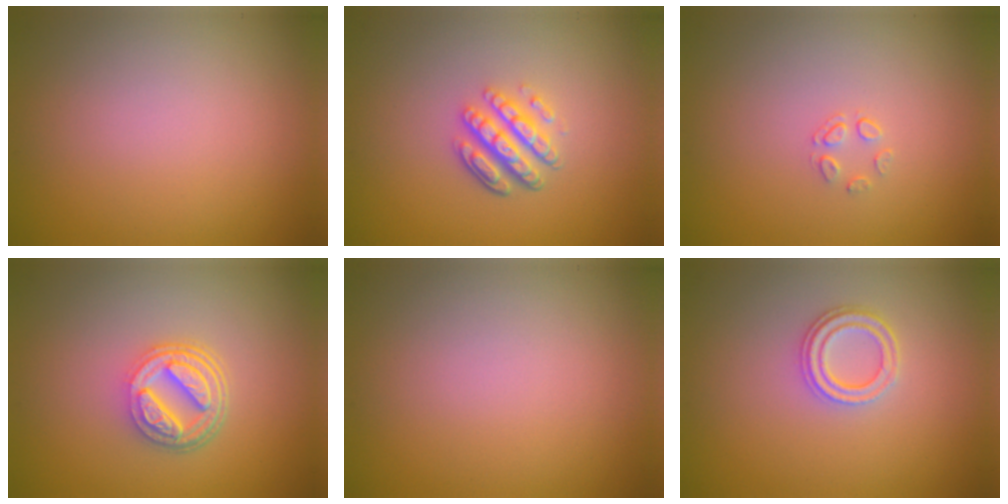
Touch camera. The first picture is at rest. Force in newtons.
{"total": 4.1, "press": 3.2, "slide": 2.5}
{"total": 1.1, "press": 0.5, "slide": 1.0}
{"total": 4.8, "press": 3.7, "slide": 3.1}
{"total": 0.0}
{"total": 2.3, "press": 2.1, "slide": 1.0}